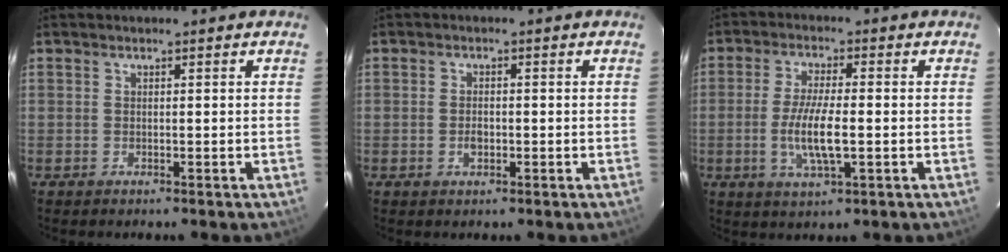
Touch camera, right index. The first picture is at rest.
{"total": 2.1, "force": [-0.6, 1.2, 1.6], "torque": [-0.030, 0.003, -0.009]}
{"total": 8.3, "force": [-1.5, 1.8, 7.9], "torque": [-0.157, -0.008, -0.029]}